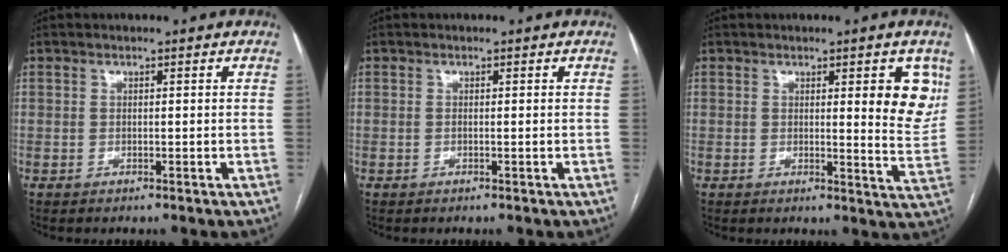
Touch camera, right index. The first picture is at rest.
{"total": 0.0}
{"total": 7.2, "force": [2.8, 1.4, 6.5], "torque": [-0.064, -0.015, 0.028]}